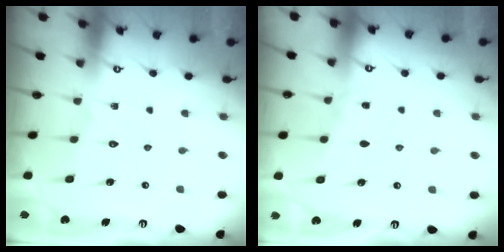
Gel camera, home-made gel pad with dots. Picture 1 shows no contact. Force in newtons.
{"total": 2.8, "press": 2.7, "slide": 0.3}